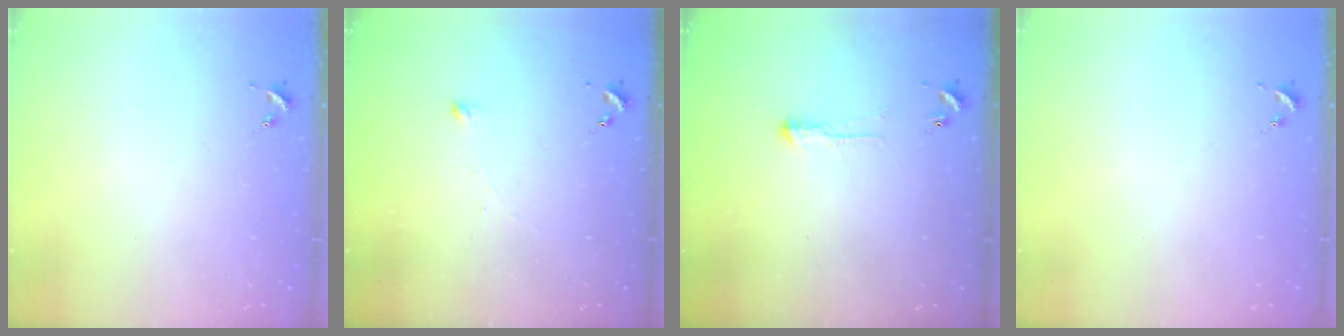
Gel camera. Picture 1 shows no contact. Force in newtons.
{"total": 2.6, "press": 2.6, "slide": 0.1}
{"total": 3.9, "press": 3.9, "slide": 0.5}
{"total": 0.0}